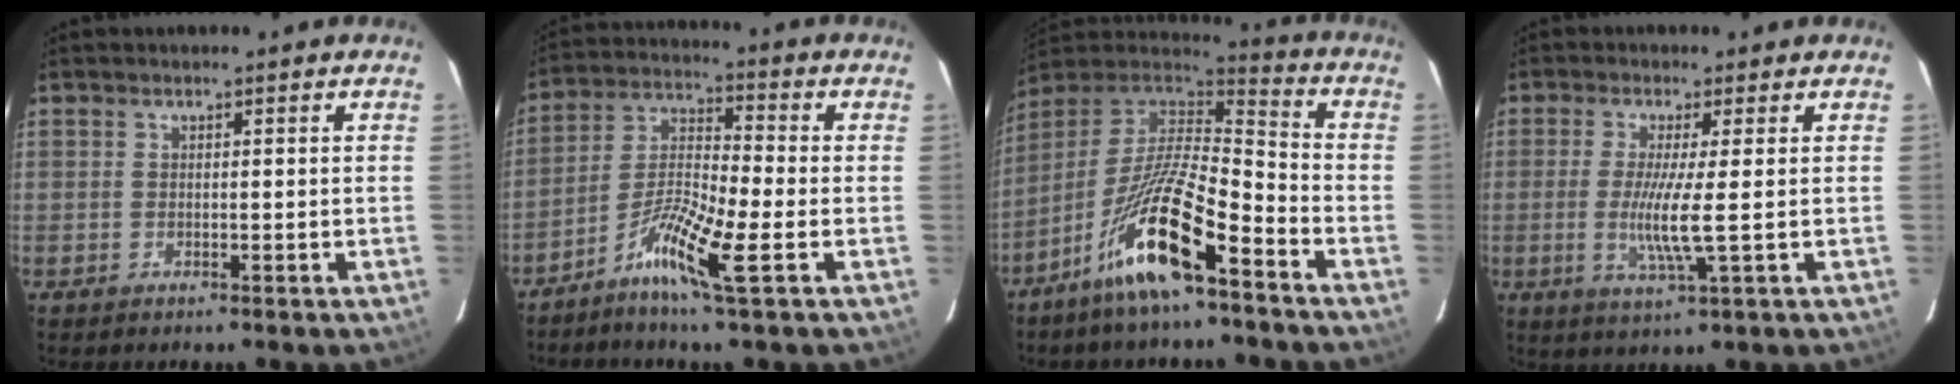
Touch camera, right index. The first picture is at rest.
{"total": 10.0, "force": [-4.9, 0.1, 8.8], "torque": [-0.171, -0.010, -0.101]}
{"total": 16.5, "force": [-9.9, 2.3, 13.1], "torque": [-0.263, -0.010, -0.184]}
{"total": 6.1, "force": [-0.4, -0.5, 6.1], "torque": [-0.123, -0.019, -0.010]}